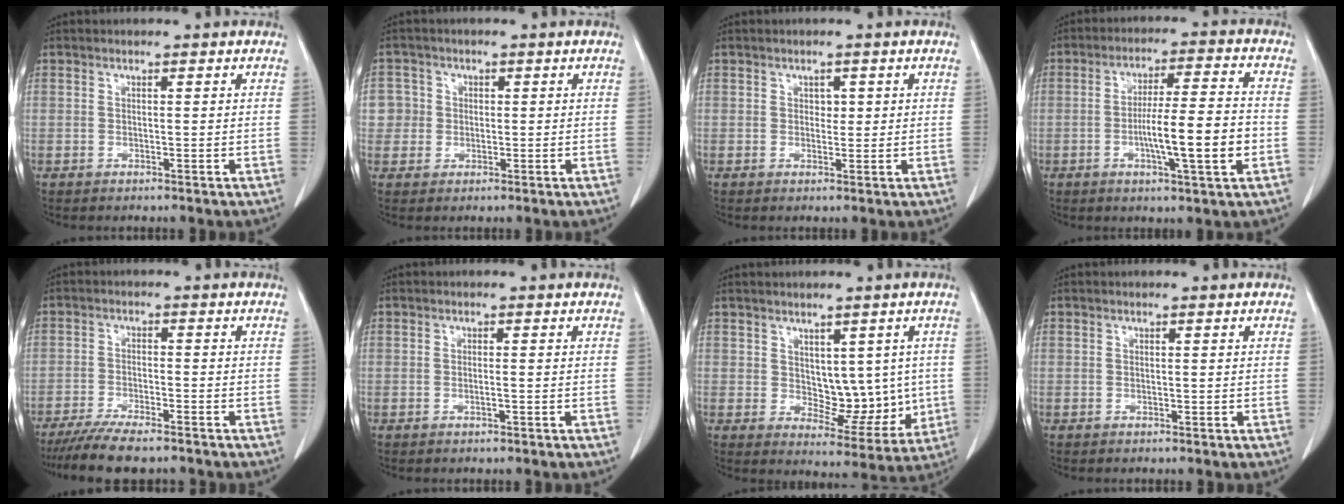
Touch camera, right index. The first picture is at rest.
{"total": 3.9, "force": [0.2, 3.8, 0.0], "torque": [0.014, 0.012, 0.002]}
{"total": 1.3, "force": [0.4, 1.0, 0.8], "torque": [-0.008, -0.001, 0.004]}
{"total": 10.7, "force": [-2.6, 0.6, 10.3], "torque": [-0.168, 0.004, -0.043]}
{"total": 9.4, "force": [-7.9, 1.4, 5.0], "torque": [-0.078, -0.020, -0.127]}
{"total": 0.7, "force": [-0.3, 0.0, 0.7], "torque": [-0.016, -0.001, -0.003]}
{"total": 8.0, "force": [0.9, 4.9, 6.2], "torque": [-0.064, 0.000, 0.032]}
{"total": 0.0}